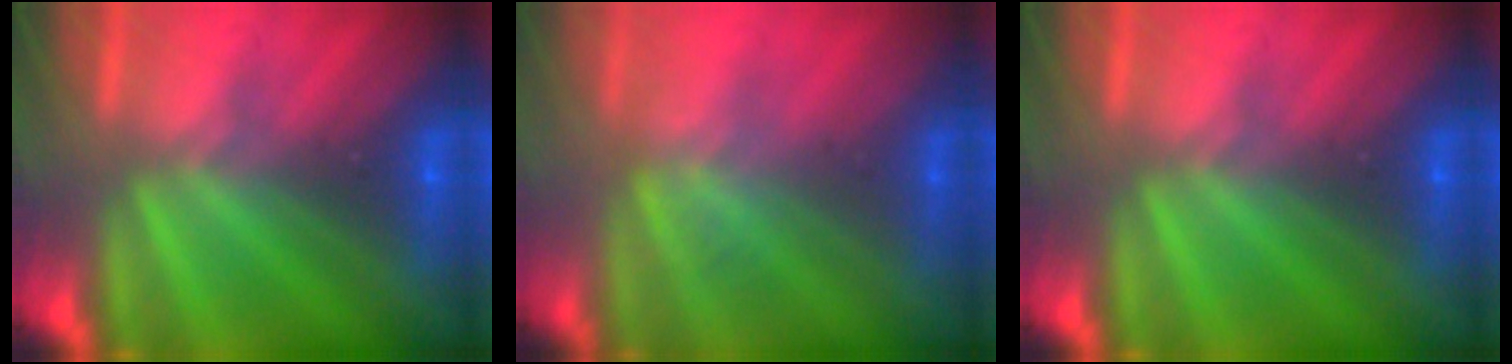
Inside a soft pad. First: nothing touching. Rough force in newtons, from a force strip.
{"total": 2.4}
{"total": 0.0}